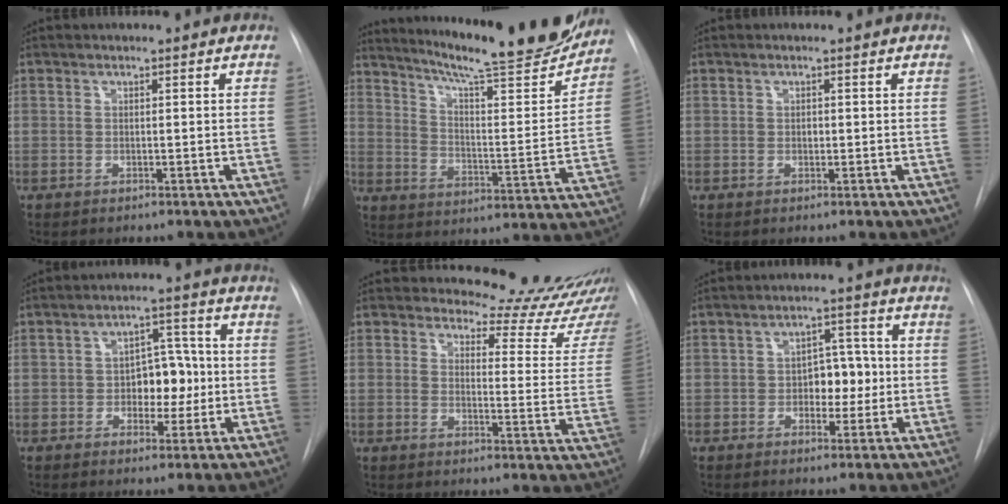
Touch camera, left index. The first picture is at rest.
{"total": 22.2, "force": [19.7, 1.6, 10.2], "torque": [-0.161, -0.054, 0.271]}
{"total": 0.9, "force": [-0.8, 0.2, 0.3], "torque": [-0.002, -0.005, -0.011]}
{"total": 6.9, "force": [-1.6, 4.1, 5.4], "torque": [-0.072, 0.013, -0.019]}
{"total": 16.4, "force": [15.8, 3.3, 2.7], "torque": [0.001, -0.120, 0.150]}
{"total": 5.6, "force": [-1.4, 3.4, 4.2], "torque": [-0.051, 0.010, -0.018]}